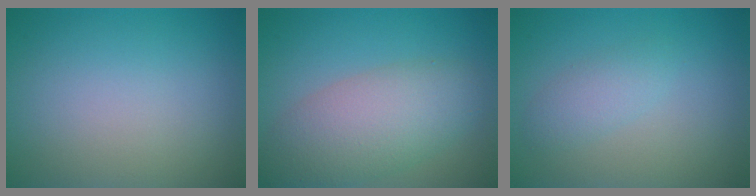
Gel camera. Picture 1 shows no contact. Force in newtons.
{"total": 6.3, "press": 6.3, "slide": 0.4}
{"total": 1.8, "press": 1.8, "slide": 0.0}